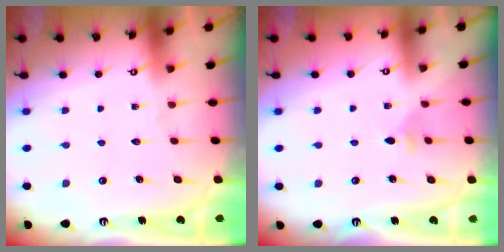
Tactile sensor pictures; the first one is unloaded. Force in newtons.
{"total": 2.9, "press": 2.8, "slide": 0.8}